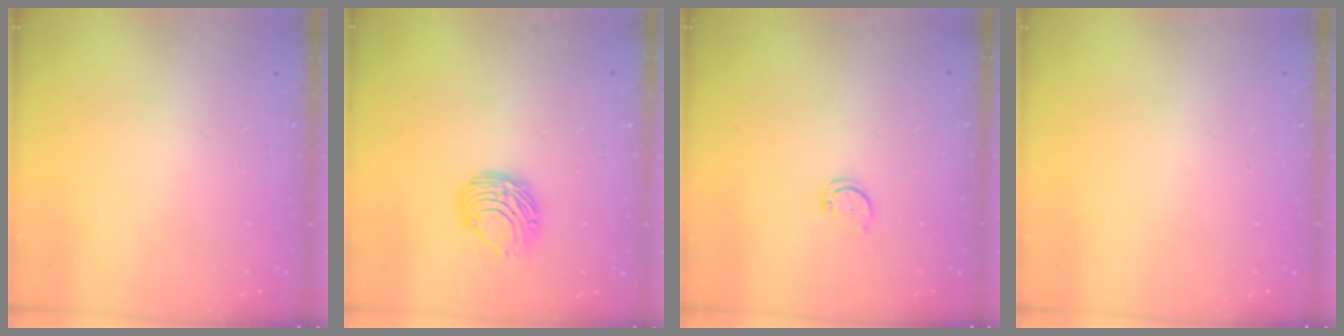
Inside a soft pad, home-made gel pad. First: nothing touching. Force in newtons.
{"total": 8.7, "press": 8.6, "slide": 0.7}
{"total": 2.3, "press": 2.3, "slide": 0.4}
{"total": 0.0}